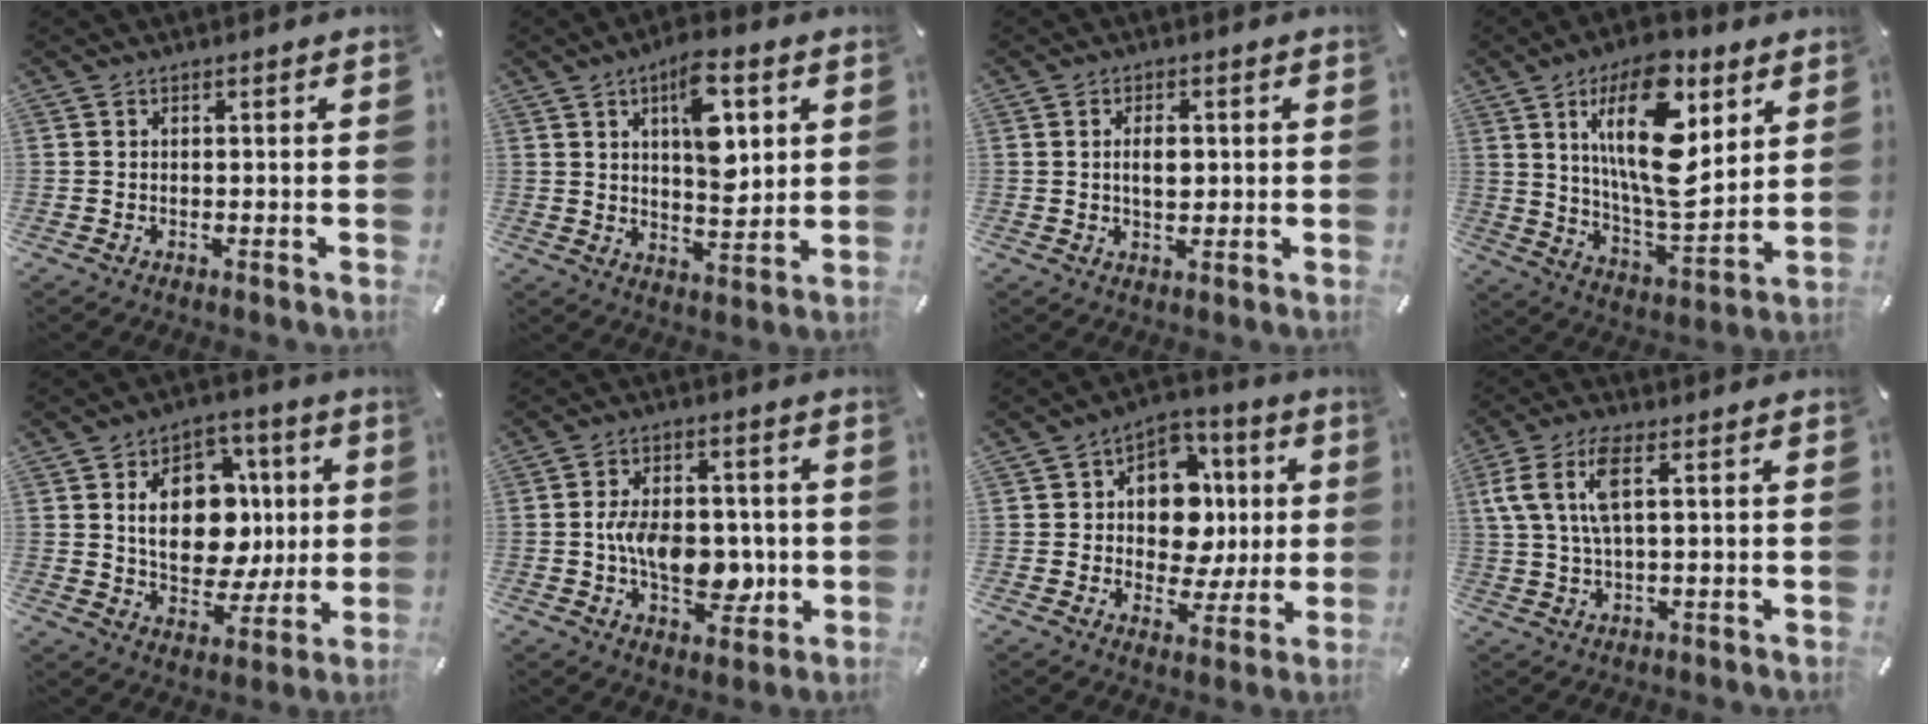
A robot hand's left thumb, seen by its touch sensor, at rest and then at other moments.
{"total": 12.1, "force": [5.0, 5.6, 9.5], "torque": [-0.135, -0.020, 0.080]}
{"total": 4.2, "force": [0.5, 2.4, 3.4], "torque": [-0.054, 0.001, 0.003]}
{"total": 22.5, "force": [9.0, 9.8, 18.2], "torque": [-0.342, -0.035, 0.136]}
{"total": 16.4, "force": [2.5, 12.2, 10.6], "torque": [-0.161, -0.006, 0.047]}
{"total": 12.7, "force": [-1.4, 8.3, 9.6], "torque": [-0.148, 0.009, -0.020]}
{"total": 13.0, "force": [1.2, 10.8, 7.2], "torque": [-0.098, -0.006, 0.028]}
{"total": 9.6, "force": [2.6, 3.6, 8.5], "torque": [-0.185, -0.001, 0.043]}